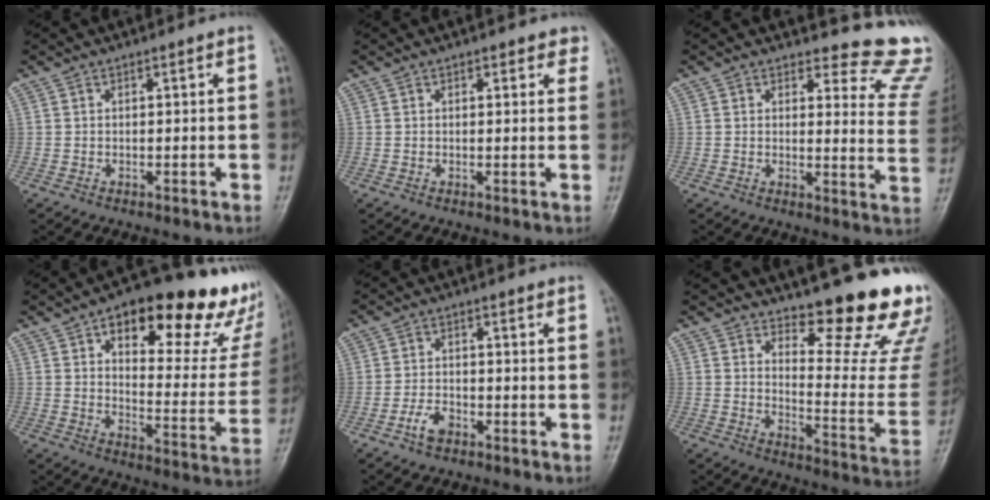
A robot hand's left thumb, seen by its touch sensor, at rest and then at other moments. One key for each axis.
{"total": 2.5, "fx": 1.6, "fy": 1.4, "fz": 1.2, "tx": 0.011, "ty": -0.005, "tz": 0.014}
{"total": 13.5, "fx": 12.8, "fy": 3.8, "fz": 1.9, "tx": 0.028, "ty": -0.141, "tz": 0.105}
{"total": 27.6, "fx": 15.5, "fy": 11.5, "fz": 19.7, "tx": -0.213, "ty": -0.039, "tz": 0.208}
{"total": 3.8, "fx": -2.2, "fy": 2.2, "fz": 2.2, "tx": -0.038, "ty": 0.016, "tz": -0.042}
{"total": 16.6, "fx": 14.6, "fy": 2.8, "fz": 7.5, "tx": -0.060, "ty": -0.171, "tz": 0.188}